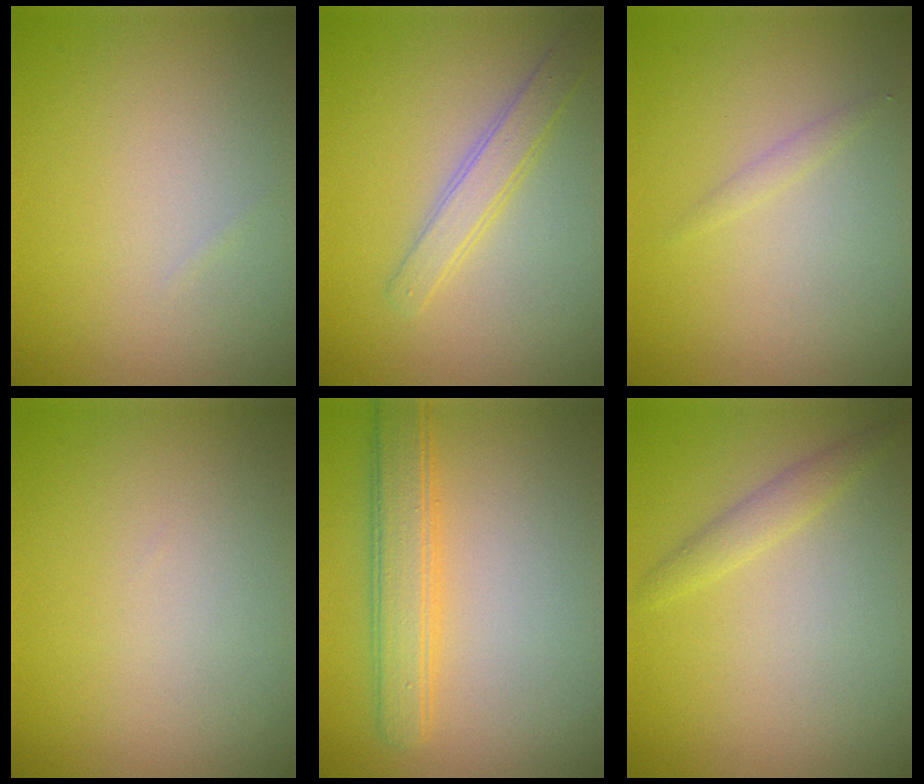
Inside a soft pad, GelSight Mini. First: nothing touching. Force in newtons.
{"total": 2.5, "press": 2.5, "slide": 0.1}
{"total": 0.8, "press": 0.8, "slide": 0.0}
{"total": 0.0}
{"total": 3.9, "press": 3.9, "slide": 0.2}
{"total": 1.5, "press": 1.5, "slide": 0.0}